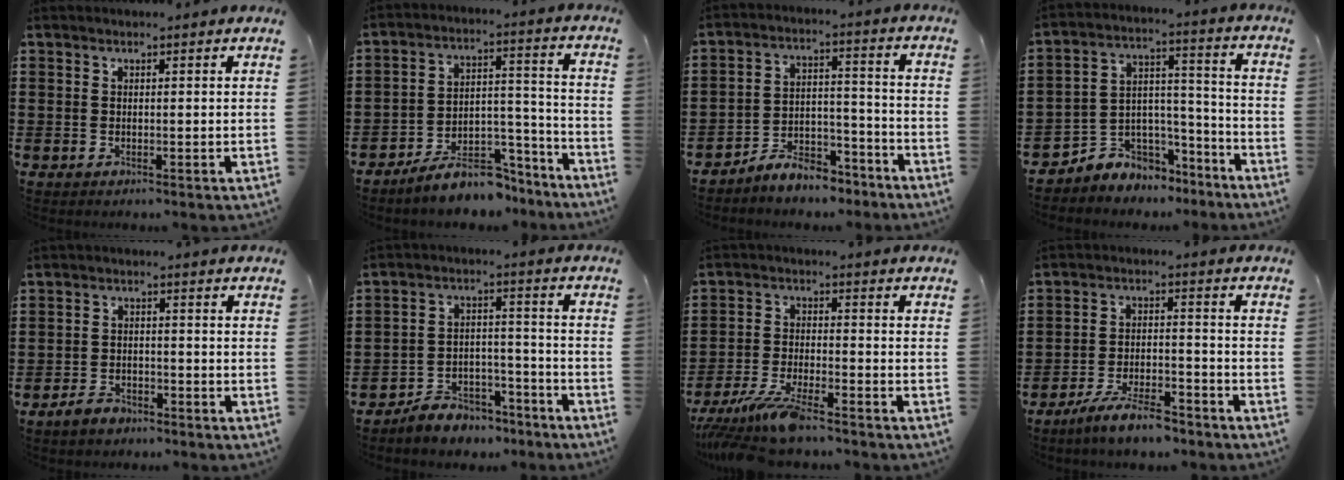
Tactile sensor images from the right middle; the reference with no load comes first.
{"total": 8.3, "force": [-7.6, 2.3, 2.5], "torque": [-0.035, 0.028, -0.143]}
{"total": 6.9, "force": [-6.6, 1.8, 1.3], "torque": [-0.020, 0.021, -0.127]}
{"total": 5.0, "force": [-4.0, 3.0, -0.6], "torque": [0.000, 0.010, -0.080]}
{"total": 2.9, "force": [-2.5, 1.2, 0.8], "torque": [-0.018, 0.009, -0.052]}
{"total": 6.0, "force": [-5.7, 1.8, 0.7], "torque": [-0.007, 0.024, -0.112]}
{"total": 7.9, "force": [-6.6, 0.8, 4.1], "torque": [-0.098, -0.011, -0.130]}
{"total": 7.1, "force": [-6.1, 1.2, 3.5], "torque": [-0.072, 0.003, -0.115]}